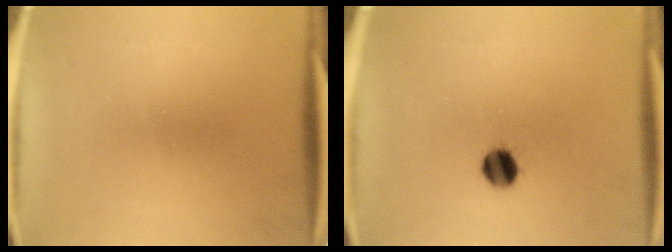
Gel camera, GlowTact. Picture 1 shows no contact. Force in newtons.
{"total": 5.3}